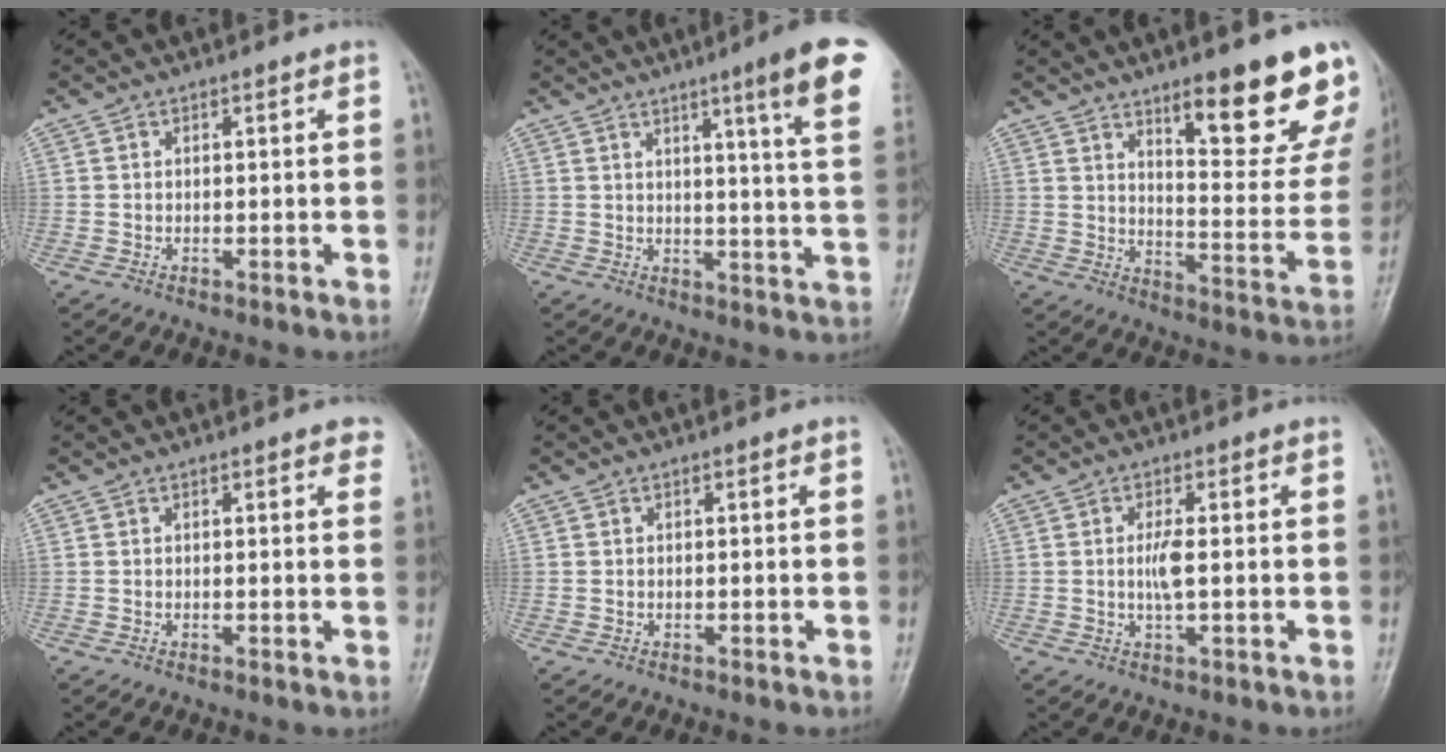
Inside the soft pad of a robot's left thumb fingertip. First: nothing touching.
{"total": 13.0, "force": [7.1, 0.3, 11.0], "torque": [-0.138, -0.037, 0.080]}
{"total": 18.2, "force": [12.0, 4.9, 12.8], "torque": [-0.120, -0.083, 0.173]}
{"total": 3.2, "force": [2.4, 1.0, 1.9], "torque": [-0.008, -0.001, 0.019]}
{"total": 0.0}
{"total": 3.3, "force": [0.1, 0.6, 3.2], "torque": [-0.071, -0.003, 0.002]}